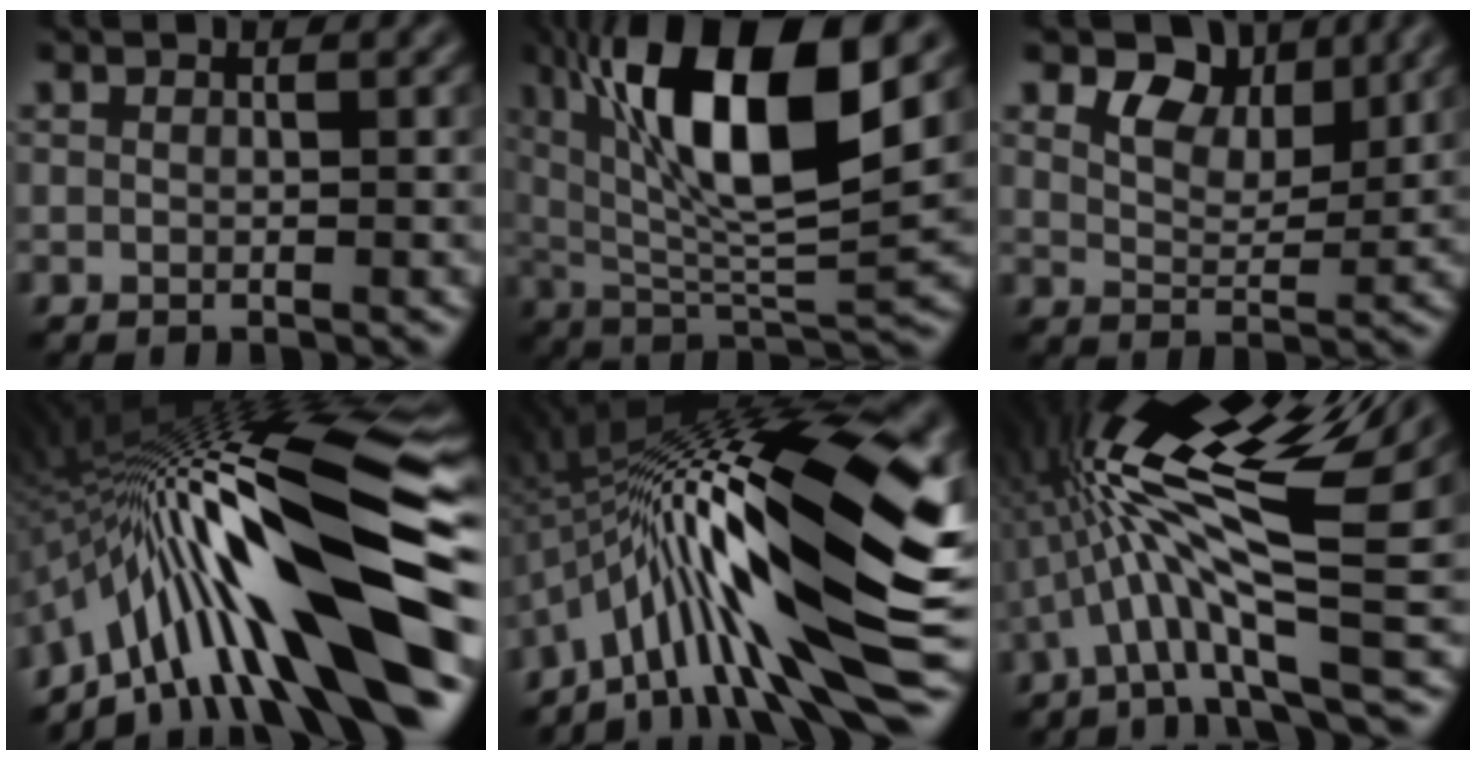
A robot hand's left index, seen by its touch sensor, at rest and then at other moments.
{"total": 13.4, "force": [4.7, 3.8, 11.9], "torque": [-0.194, 0.013, 0.082]}
{"total": 5.6, "force": [3.6, 3.2, 3.0], "torque": [-0.044, 0.002, 0.051]}
{"total": 16.3, "force": [-5.1, 4.1, 15.0], "torque": [-0.244, 0.043, -0.083]}
{"total": 17.7, "force": [-2.9, 5.0, 16.7], "torque": [-0.268, 0.039, -0.068]}
{"total": 13.5, "force": [1.4, 3.2, 13.0], "torque": [-0.239, 0.022, 0.032]}